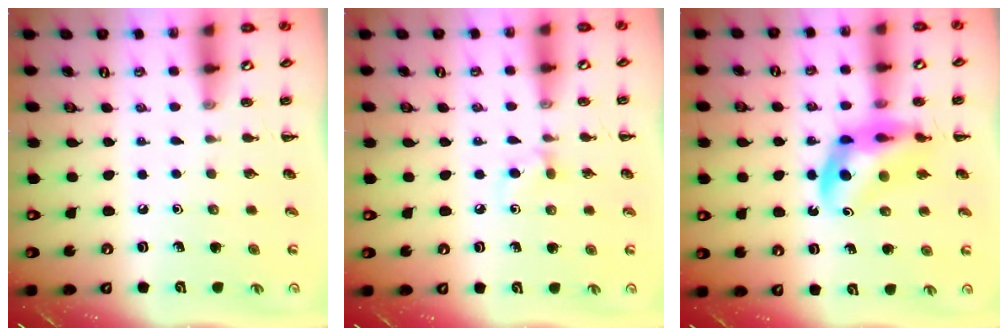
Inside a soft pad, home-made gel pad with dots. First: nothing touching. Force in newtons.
{"total": 5.2, "press": 5.0, "slide": 1.4}
{"total": 12.3, "press": 11.8, "slide": 3.4}